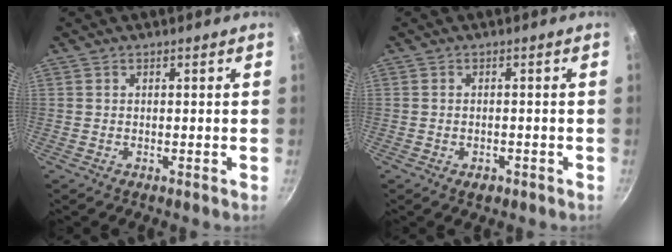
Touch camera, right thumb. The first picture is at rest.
{"total": 2.0, "force": [-1.1, 1.2, 1.1], "torque": [-0.018, 0.005, -0.012]}